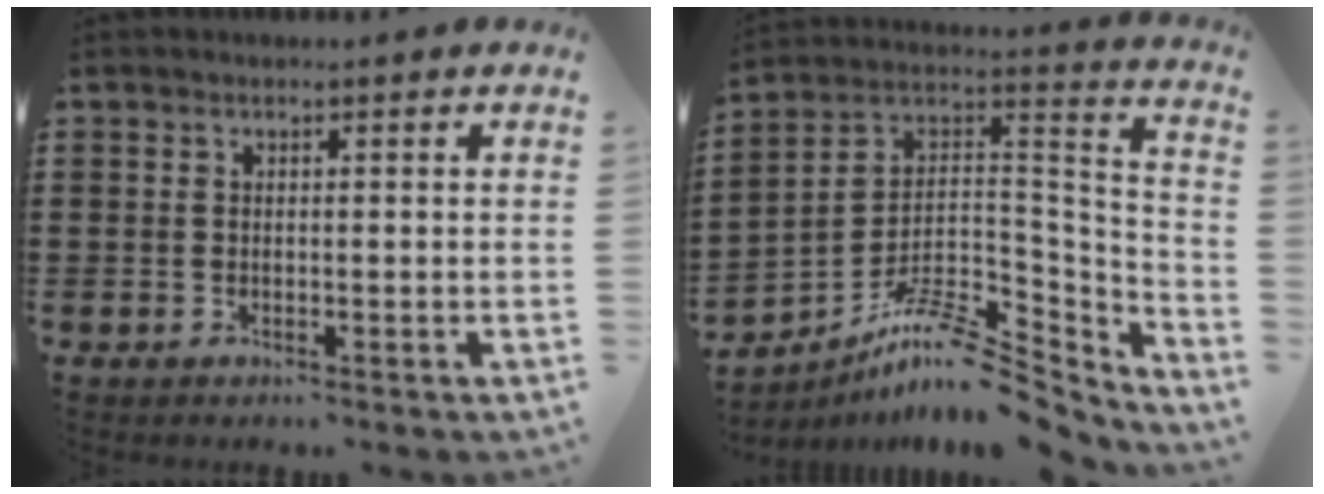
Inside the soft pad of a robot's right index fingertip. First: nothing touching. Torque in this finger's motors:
{"motor_torque": [0.38, -0.39, 0.54, 0.06]}